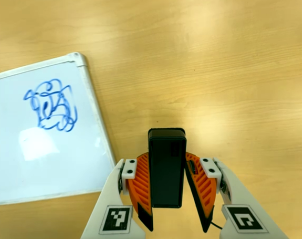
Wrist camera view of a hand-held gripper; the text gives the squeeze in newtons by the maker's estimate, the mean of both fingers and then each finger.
{"total": 4.3, "left": 3.6, "right": 5.0}